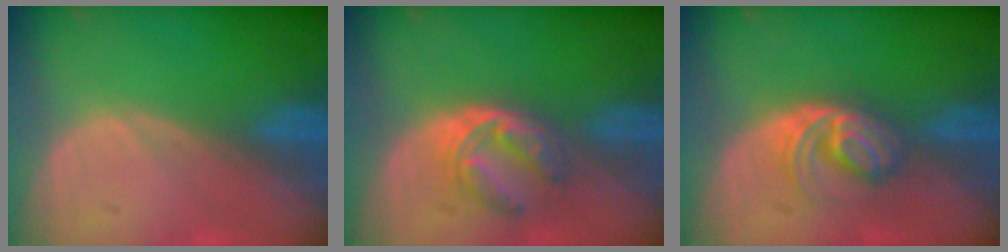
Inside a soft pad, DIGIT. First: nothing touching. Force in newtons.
{"total": 6.1, "press": 5.2, "slide": 3.2}
{"total": 6.2, "press": 5.2, "slide": 3.4}